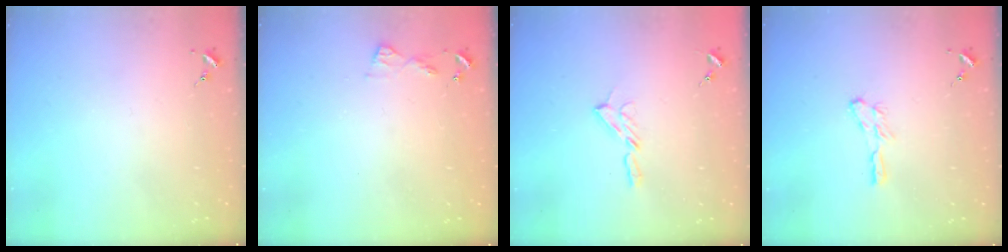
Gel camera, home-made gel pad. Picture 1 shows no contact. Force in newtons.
{"total": 5.1, "press": 5.0, "slide": 0.4}
{"total": 3.7, "press": 3.7, "slide": 0.3}
{"total": 5.3, "press": 5.3, "slide": 0.2}